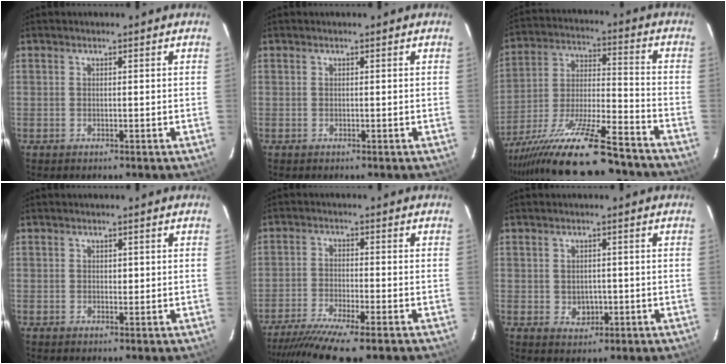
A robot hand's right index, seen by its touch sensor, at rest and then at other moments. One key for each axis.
{"total": 0.0}
{"total": 22.9, "fx": -18.8, "fy": 3.3, "fz": 12.7, "tx": -0.246, "ty": -0.048, "tz": -0.303}
{"total": 0.9, "fx": 0.2, "fy": 0.8, "fz": 0.3, "tx": -0.002, "ty": 0.001, "tz": 0.006}
{"total": 11.9, "fx": -9.4, "fy": 1.2, "fz": 7.3, "tx": -0.158, "ty": -0.032, "tz": -0.160}
{"total": 3.1, "fx": -0.3, "fy": 2.7, "fz": 1.4, "tx": -0.024, "ty": 0.002, "tz": 0.005}